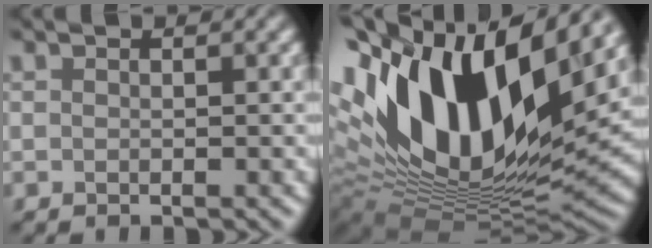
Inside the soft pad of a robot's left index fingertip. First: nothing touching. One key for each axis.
{"total": 17.6, "fx": 5.4, "fy": 9.0, "fz": 14.1, "tx": -0.268, "ty": 0.012, "tz": 0.085}